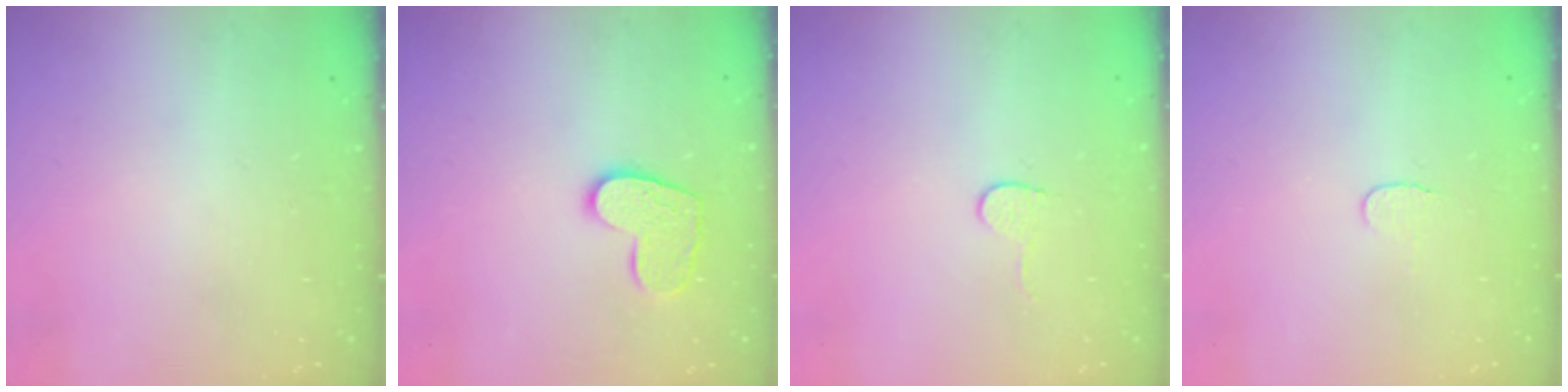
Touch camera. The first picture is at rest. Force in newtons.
{"total": 11.3, "press": 11.2, "slide": 0.7}
{"total": 4.0, "press": 4.0, "slide": 0.4}
{"total": 3.6, "press": 3.6, "slide": 0.4}